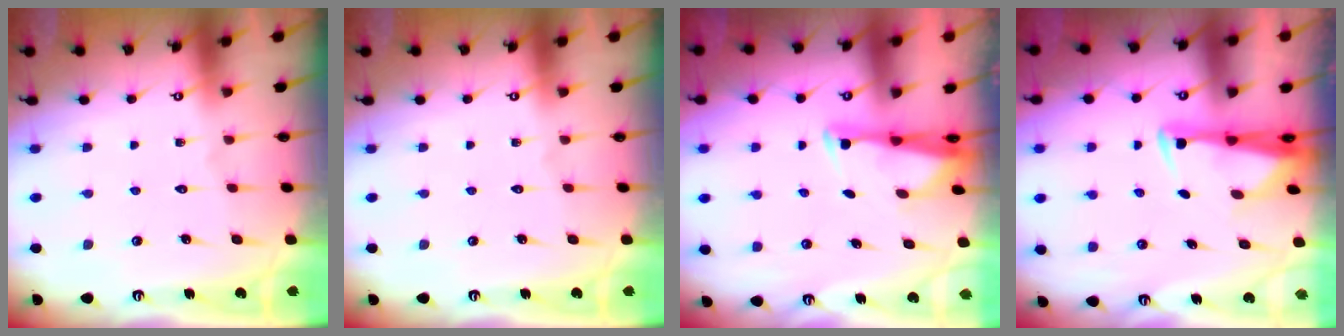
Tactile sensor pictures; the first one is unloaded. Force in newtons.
{"total": 0.0}
{"total": 2.9, "press": 2.8, "slide": 0.7}
{"total": 2.9, "press": 2.8, "slide": 0.9}